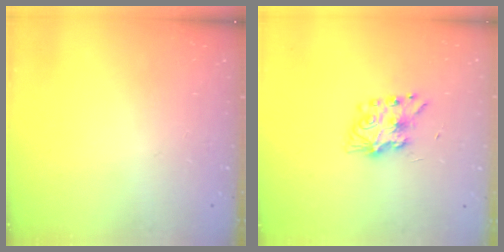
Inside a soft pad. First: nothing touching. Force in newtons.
{"total": 7.6, "press": 7.6, "slide": 0.6}